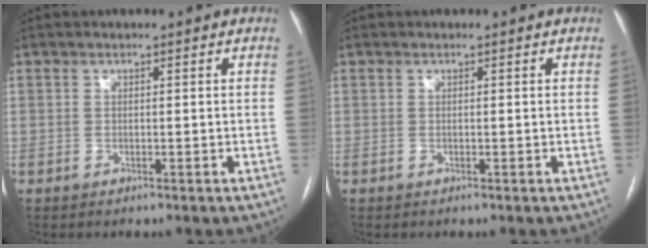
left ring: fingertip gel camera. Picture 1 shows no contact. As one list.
[{"total": 0.0}]